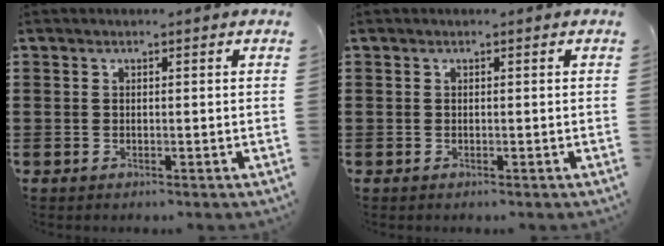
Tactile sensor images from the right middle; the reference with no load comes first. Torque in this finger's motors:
{"motor_torque": [-0.84, -0.61, 0.02, 0.00]}